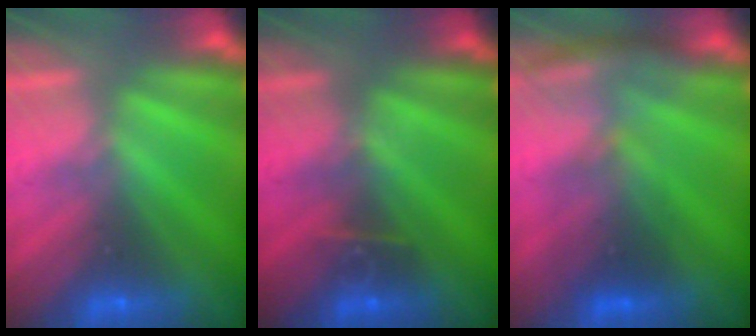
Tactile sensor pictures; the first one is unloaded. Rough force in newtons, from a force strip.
{"total": 2.8}
{"total": 2.8}